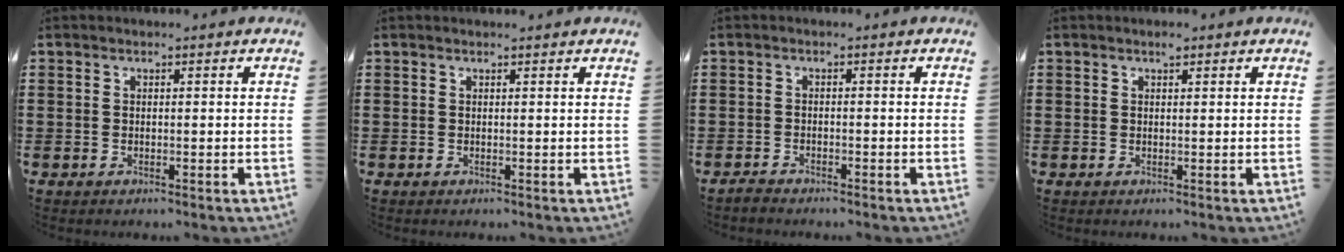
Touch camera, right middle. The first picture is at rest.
{"total": 0.0}
{"total": 1.1, "force": [-1.1, 0.0, 0.1], "torque": [-0.008, -0.001, -0.022]}
{"total": 1.1, "force": [0.7, 0.6, 0.6], "torque": [-0.012, 0.004, 0.012]}